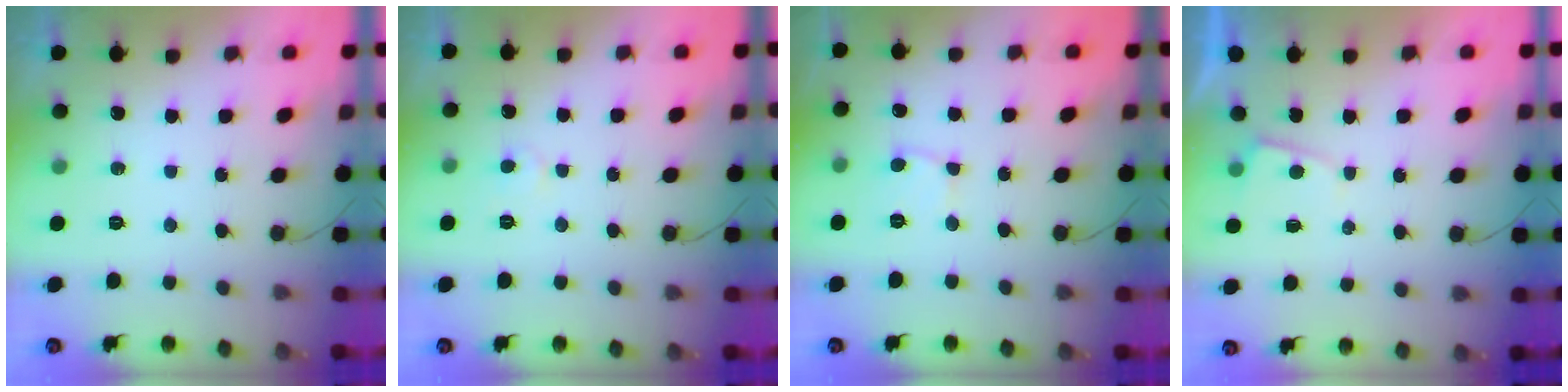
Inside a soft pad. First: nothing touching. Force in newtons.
{"total": 3.7, "press": 3.7, "slide": 0.3}
{"total": 2.6, "press": 2.6, "slide": 0.2}
{"total": 1.2, "press": 1.2, "slide": 0.1}